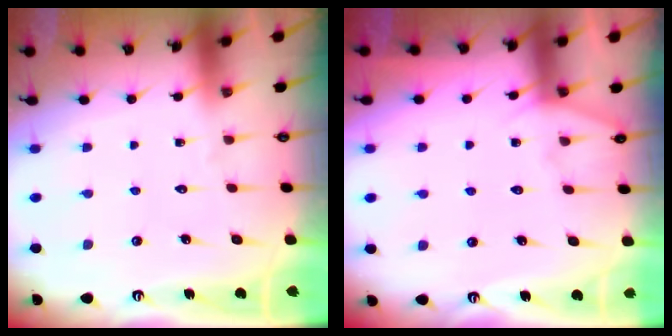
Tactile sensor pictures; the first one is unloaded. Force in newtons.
{"total": 5.9, "press": 5.8, "slide": 0.7}